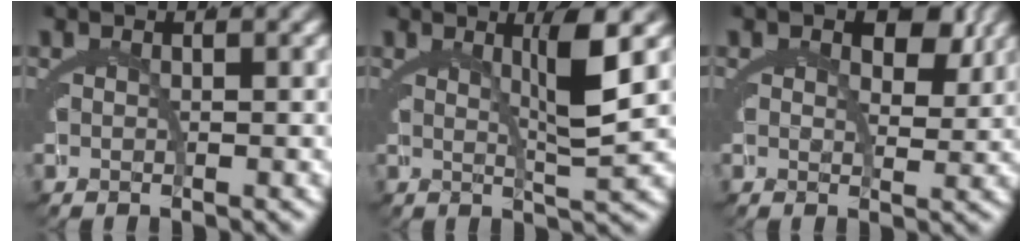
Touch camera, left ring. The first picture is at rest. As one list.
[{"total": 3.8, "force": [1.5, -0.5, 3.4], "torque": [-0.048, 0.000, 0.027]}, {"total": 3.5, "force": [1.2, 2.5, 2.1], "torque": [-0.029, -0.017, 0.018]}]